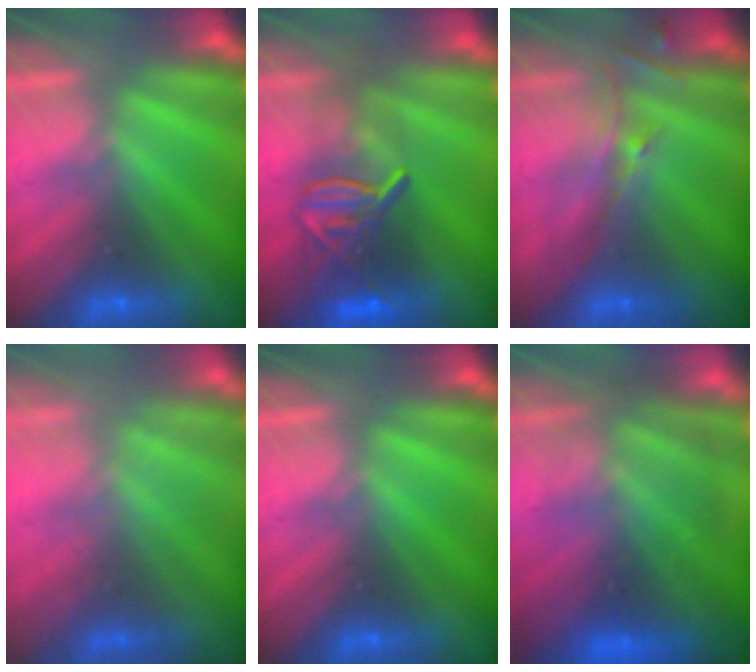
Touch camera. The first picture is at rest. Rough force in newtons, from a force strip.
{"total": 6.8}
{"total": 2.6}
{"total": 1.7}
{"total": 0.0}
{"total": 9.0}